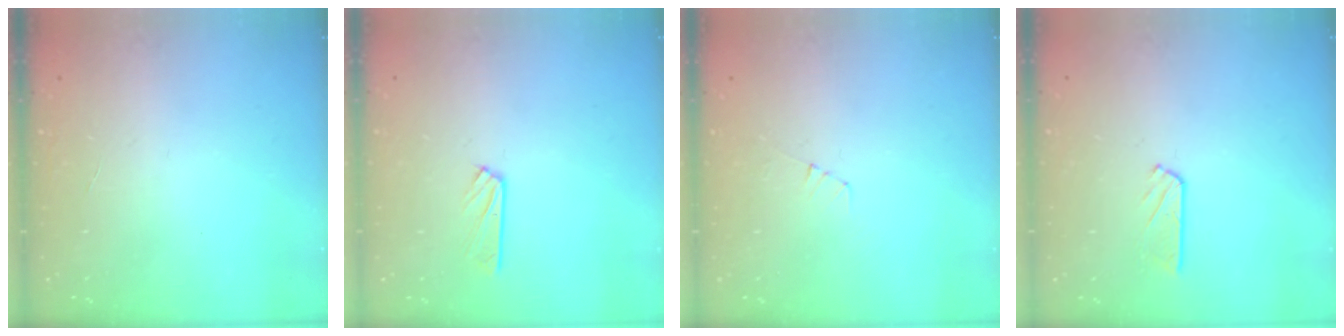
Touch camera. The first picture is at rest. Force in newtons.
{"total": 2.5, "press": 2.5, "slide": 0.3}
{"total": 3.8, "press": 3.8, "slide": 0.3}
{"total": 3.9, "press": 3.9, "slide": 0.4}